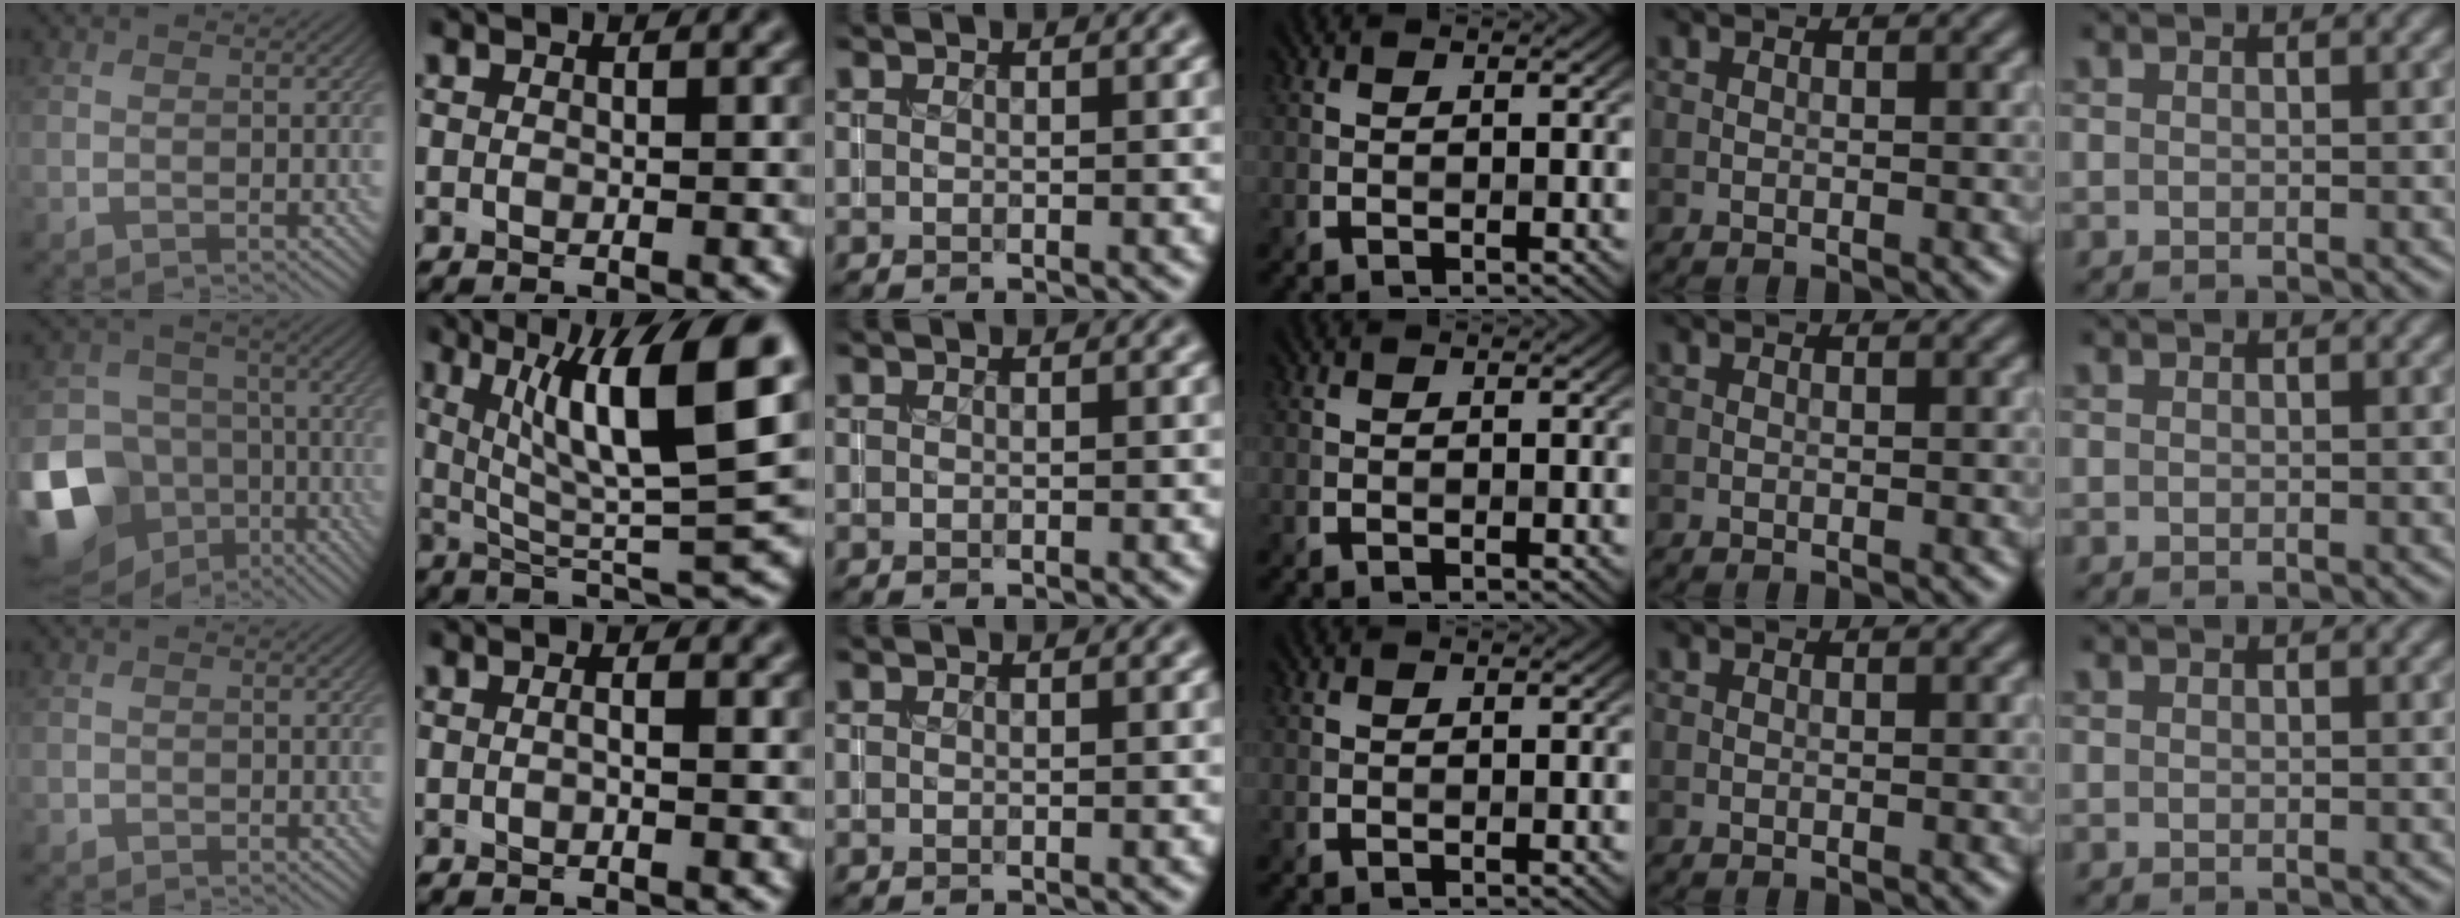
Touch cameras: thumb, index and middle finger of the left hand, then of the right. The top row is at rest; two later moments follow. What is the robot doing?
{"motion": "insert", "object": "coin"}